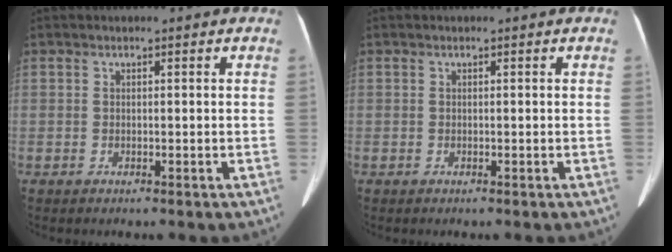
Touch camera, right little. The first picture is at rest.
{"total": 0.0}